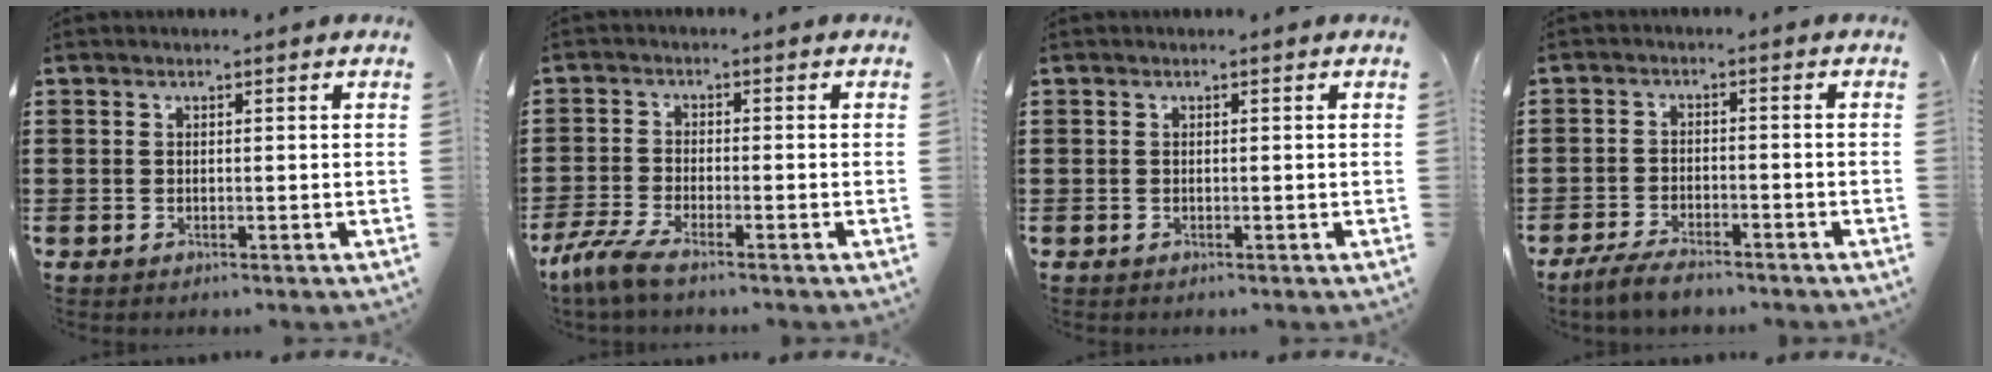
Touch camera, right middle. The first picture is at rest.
{"total": 4.4, "force": [-3.6, 0.4, 2.4], "torque": [-0.076, -0.015, -0.079]}
{"total": 0.0}
{"total": 4.1, "force": [-3.7, 1.0, 1.5], "torque": [-0.040, -0.002, -0.076]}